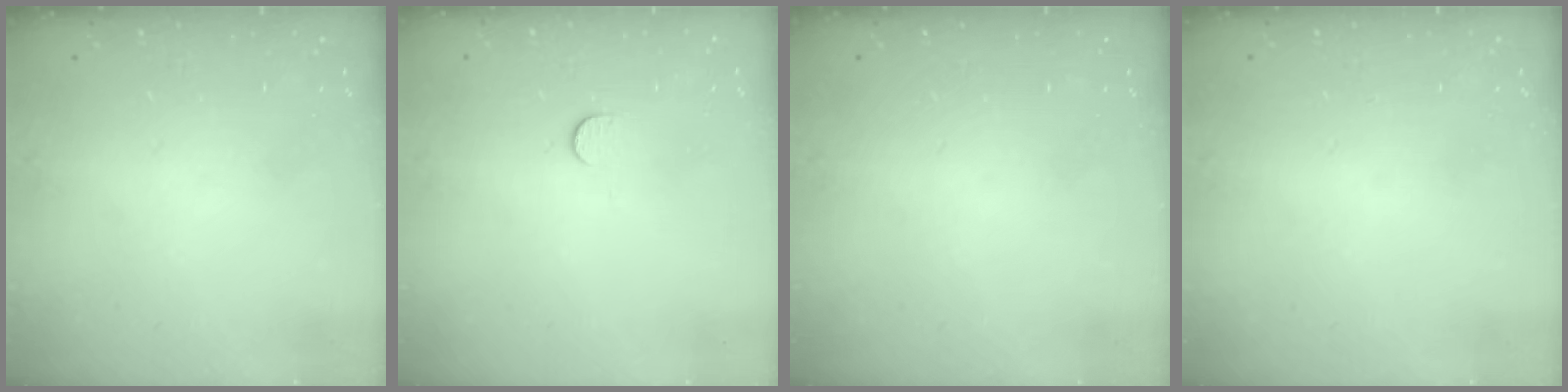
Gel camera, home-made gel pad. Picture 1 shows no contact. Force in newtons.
{"total": 6.1, "press": 6.1, "slide": 0.6}
{"total": 0.0}
{"total": 0.8, "press": 0.5, "slide": 0.6}